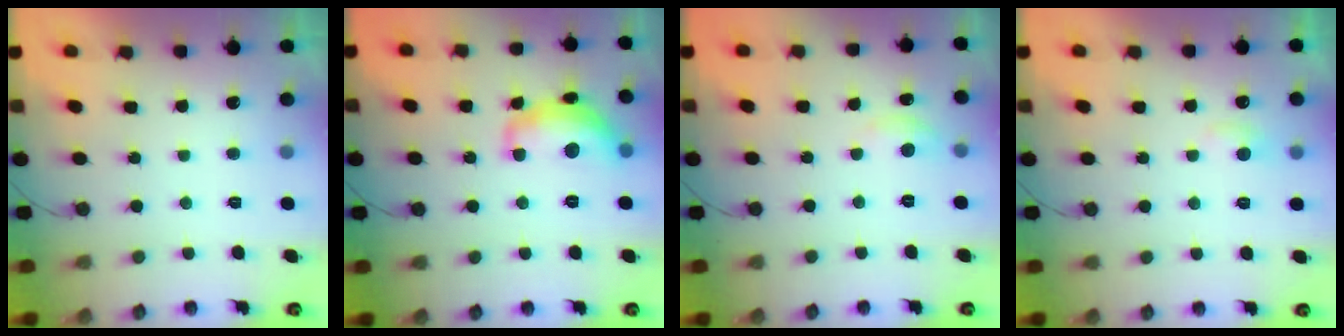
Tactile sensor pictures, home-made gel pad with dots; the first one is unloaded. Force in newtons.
{"total": 13.7, "press": 13.7, "slide": 0.9}
{"total": 2.7, "press": 2.7, "slide": 0.3}
{"total": 4.5, "press": 4.5, "slide": 0.6}